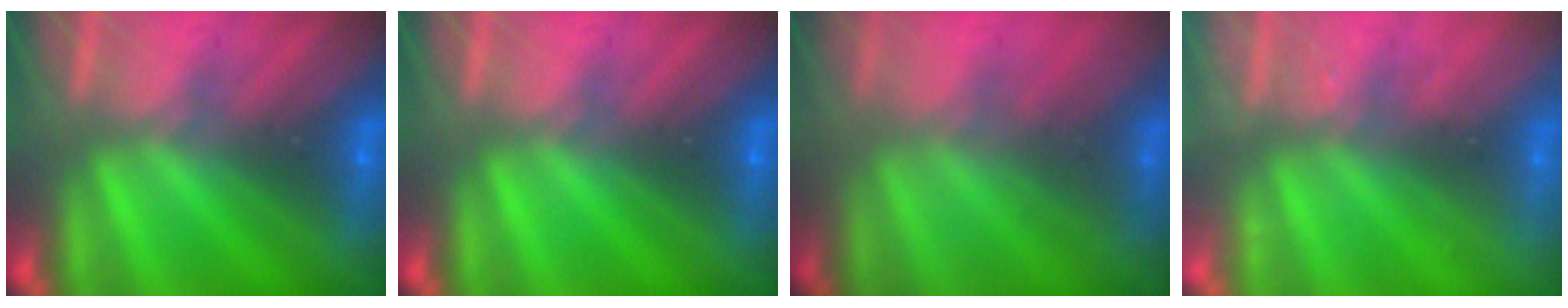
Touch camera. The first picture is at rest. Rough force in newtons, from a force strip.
{"total": 0.0}
{"total": 1.6}
{"total": 2.2}